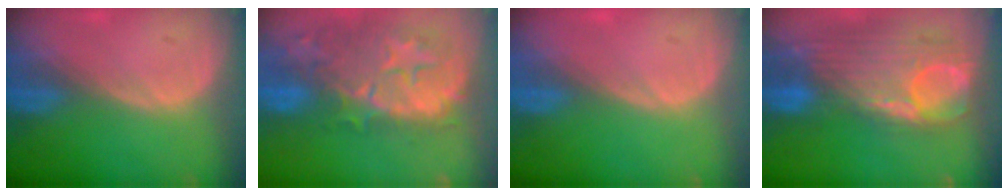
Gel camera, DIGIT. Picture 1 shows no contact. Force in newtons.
{"total": 13.4, "press": 11.7, "slide": 6.4}
{"total": 0.0}
{"total": 12.7, "press": 10.7, "slide": 6.8}